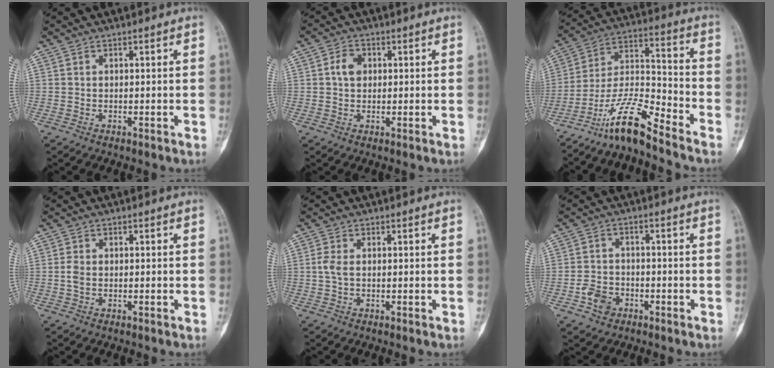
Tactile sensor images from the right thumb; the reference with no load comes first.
{"total": 3.6, "force": [0.6, 2.8, 2.2], "torque": [-0.032, 0.006, 0.007]}
{"total": 12.0, "force": [-9.8, 1.5, 6.8], "torque": [-0.136, 0.084, -0.189]}
{"total": 1.9, "force": [-0.3, 1.2, 1.4], "torque": [-0.037, 0.005, -0.009]}
{"total": 2.1, "force": [0.0, 1.1, 1.8], "torque": [-0.048, 0.002, -0.003]}
{"total": 4.9, "force": [-2.3, 3.8, 2.0], "torque": [-0.024, 0.018, -0.039]}